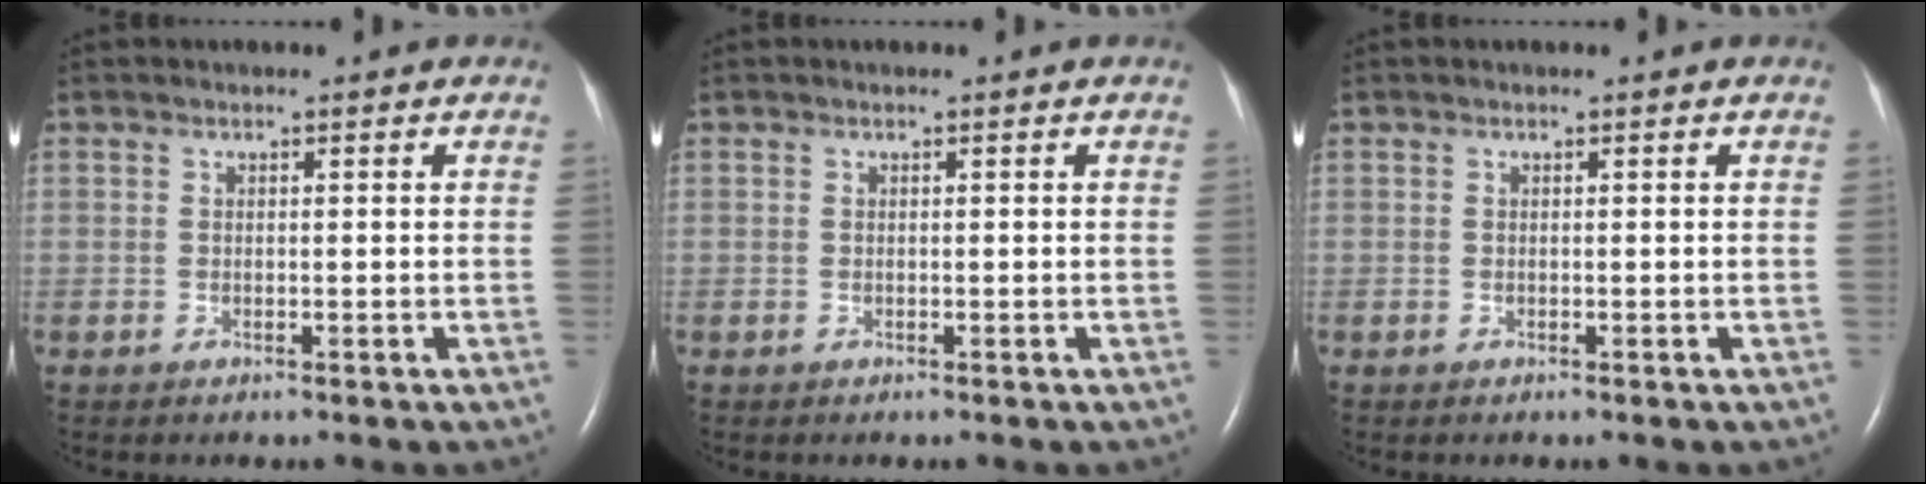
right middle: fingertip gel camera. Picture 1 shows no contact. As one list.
[{"total": 0.0}, {"total": 0.0}]